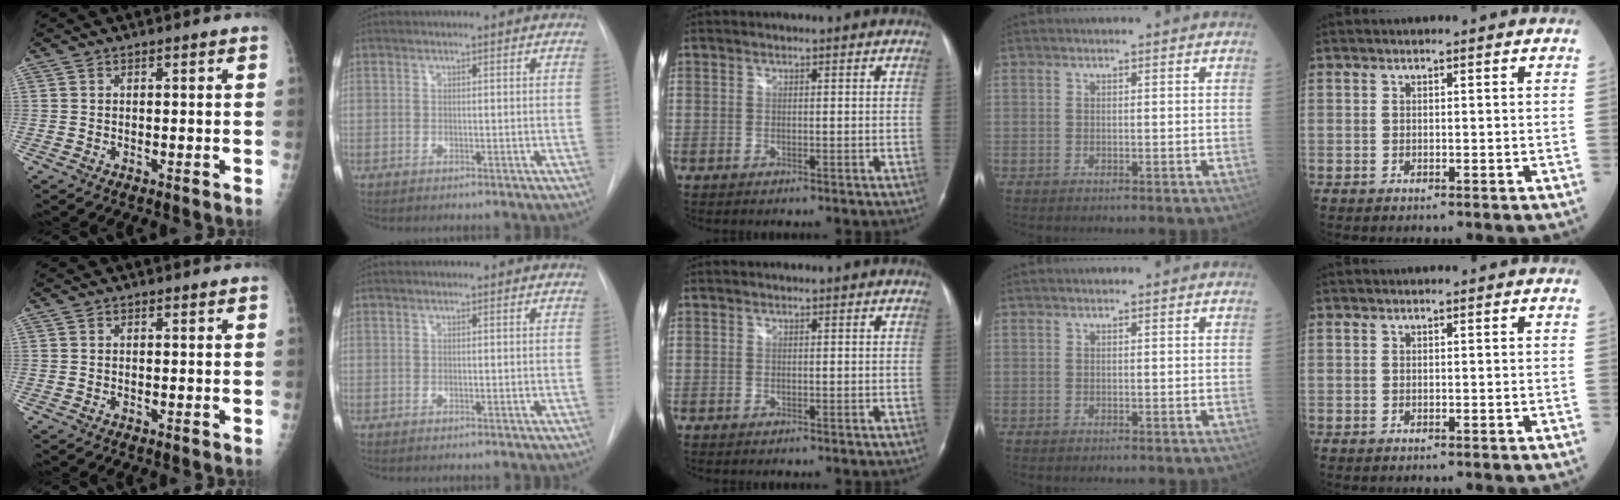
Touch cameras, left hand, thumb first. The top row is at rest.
{}